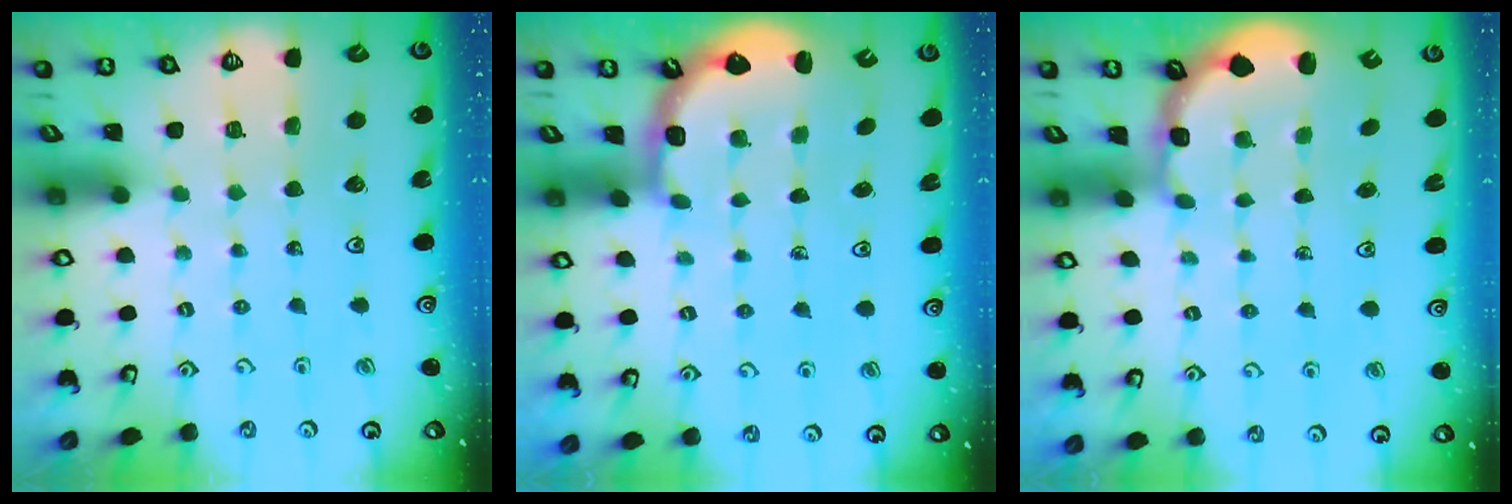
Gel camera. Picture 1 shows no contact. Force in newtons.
{"total": 2.5, "press": 2.1, "slide": 1.3}
{"total": 2.9, "press": 1.7, "slide": 2.3}